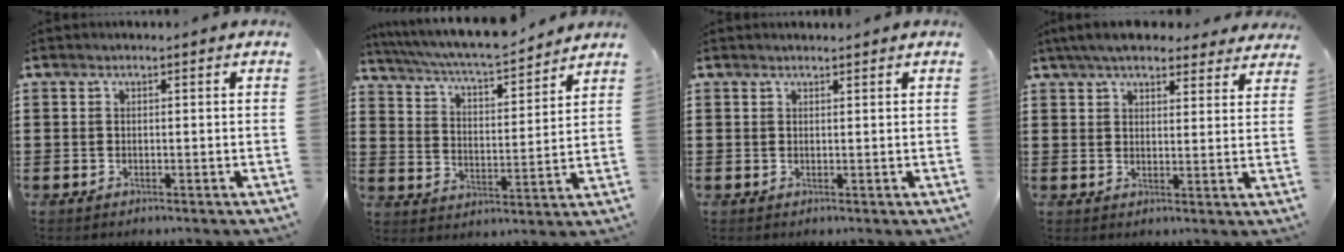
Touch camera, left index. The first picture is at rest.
{"total": 5.8, "force": [5.4, 0.3, 2.2], "torque": [-0.067, -0.036, 0.088]}
{"total": 0.7, "force": [0.7, 0.0, 0.1], "torque": [-0.004, -0.001, 0.013]}
{"total": 5.9, "force": [5.3, 1.3, 2.4], "torque": [-0.062, -0.009, 0.098]}